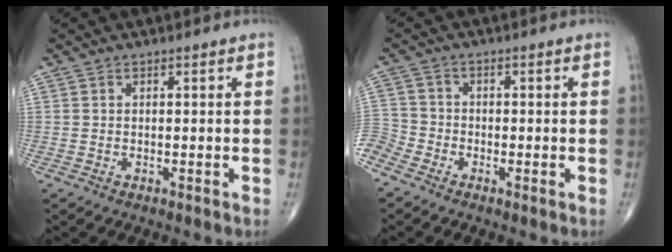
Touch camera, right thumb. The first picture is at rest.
{"total": 4.9, "force": [-3.6, 3.1, 1.3], "torque": [-0.036, 0.007, -0.083]}